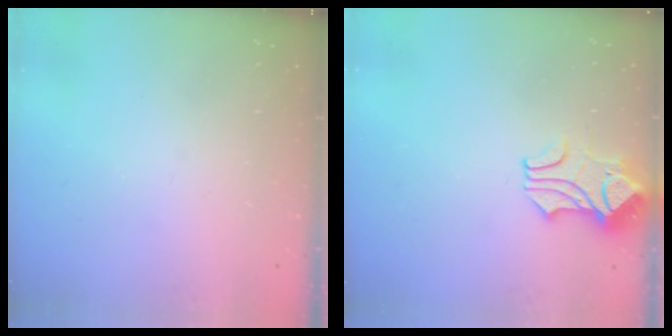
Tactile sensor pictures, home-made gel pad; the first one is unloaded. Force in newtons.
{"total": 1.7, "press": 1.3, "slide": 1.1}